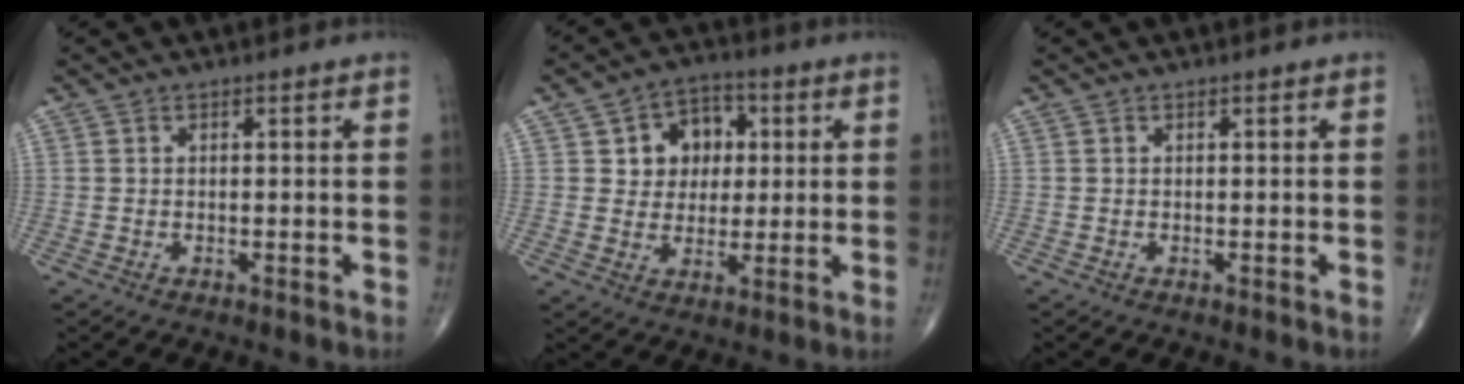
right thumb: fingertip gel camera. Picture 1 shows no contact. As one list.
[{"total": 9.3, "force": [2.2, 7.6, 4.8], "torque": [-0.021, 0.002, 0.032]}, {"total": 0.0}]